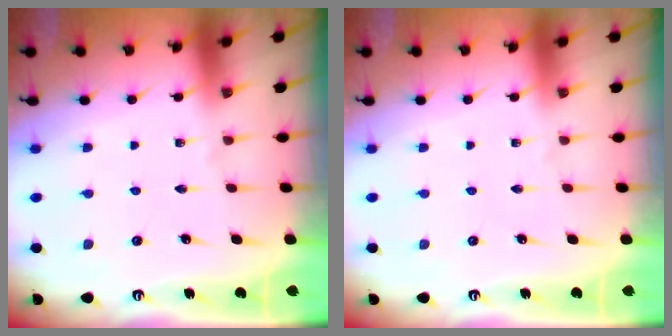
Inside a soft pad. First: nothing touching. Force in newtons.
{"total": 0.0}